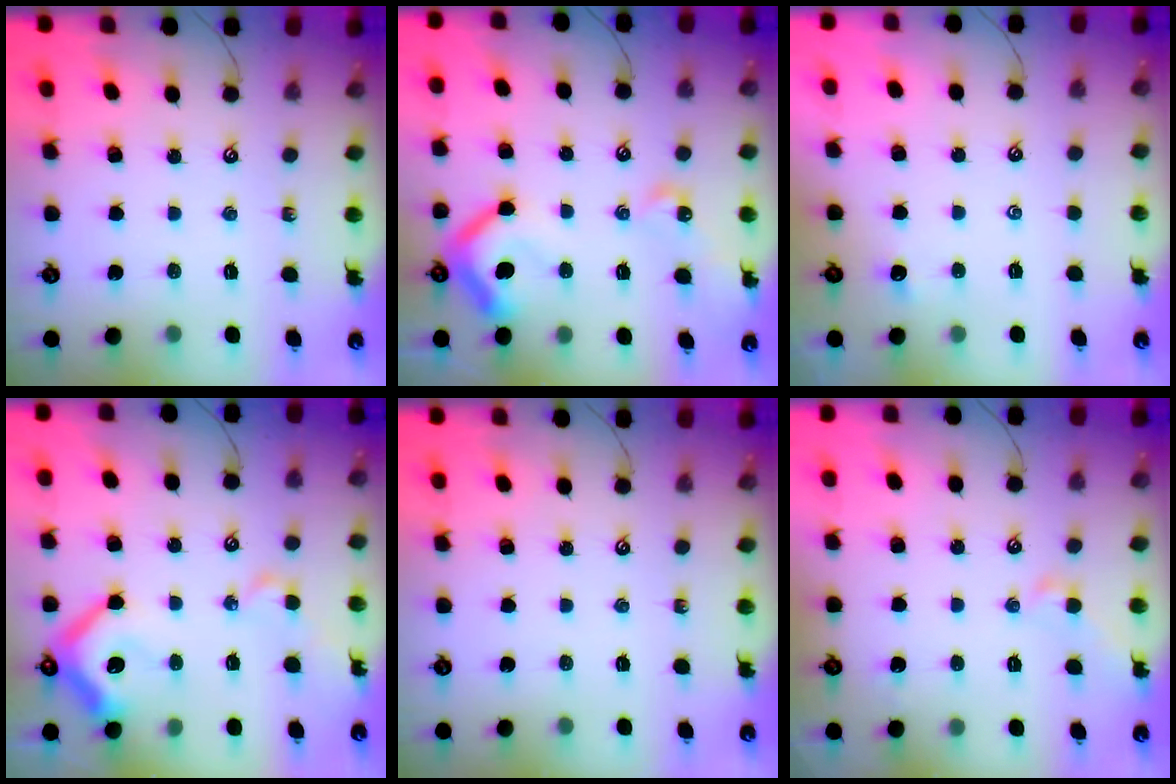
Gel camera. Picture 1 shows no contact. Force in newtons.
{"total": 11.4, "press": 11.4, "slide": 0.8}
{"total": 2.6, "press": 2.6, "slide": 0.2}
{"total": 11.5, "press": 11.3, "slide": 1.8}
{"total": 0.0}
{"total": 1.9, "press": 1.9, "slide": 0.5}